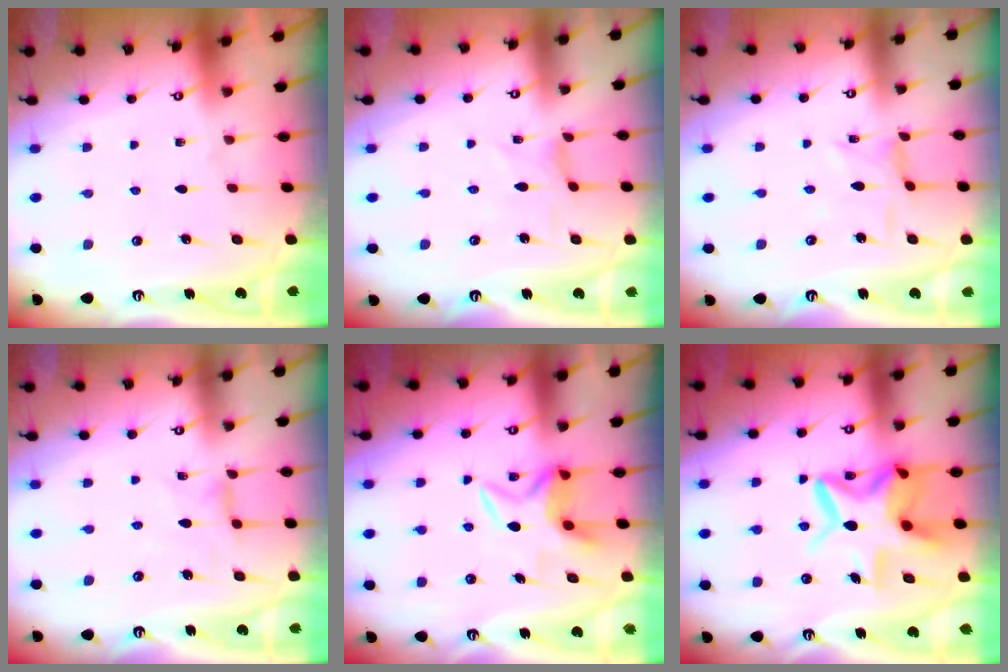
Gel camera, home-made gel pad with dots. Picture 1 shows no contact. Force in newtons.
{"total": 1.2, "press": 1.1, "slide": 0.2}
{"total": 1.7, "press": 1.6, "slide": 0.3}
{"total": 2.5, "press": 2.5, "slide": 0.5}
{"total": 5.9, "press": 5.9, "slide": 0.3}
{"total": 14.2, "press": 14.0, "slide": 2.0}